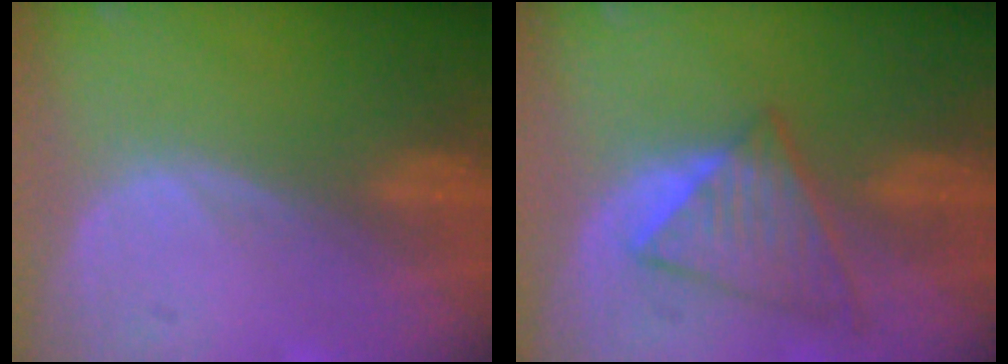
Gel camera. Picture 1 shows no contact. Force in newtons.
{"total": 6.3, "press": 6.3, "slide": 0.1}